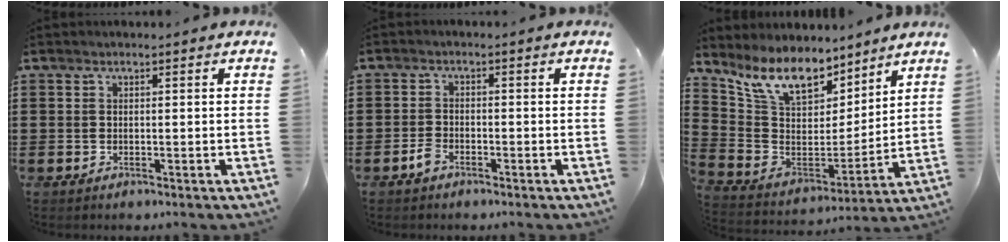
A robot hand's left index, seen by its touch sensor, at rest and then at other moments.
{"total": 2.1, "force": [-1.5, 1.0, 1.1], "torque": [-0.029, 0.002, -0.032]}
{"total": 11.6, "force": [9.0, 4.6, 5.6], "torque": [-0.150, -0.038, 0.167]}